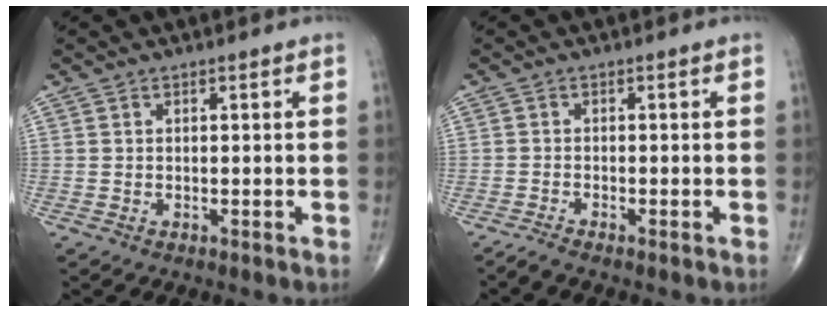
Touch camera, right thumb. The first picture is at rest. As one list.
[{"total": 1.4, "force": [-1.3, -0.2, 0.6], "torque": [-0.023, 0.001, -0.031]}]